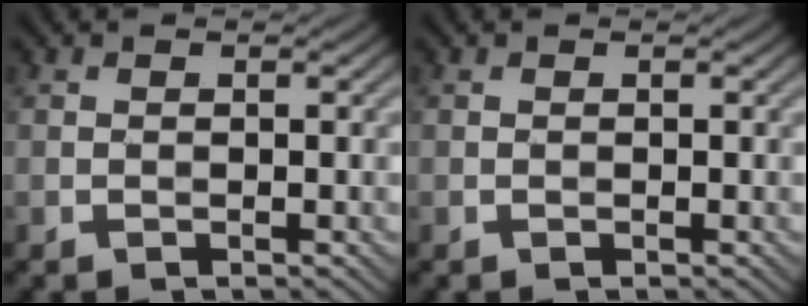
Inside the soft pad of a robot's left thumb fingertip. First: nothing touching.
{"total": 0.0}